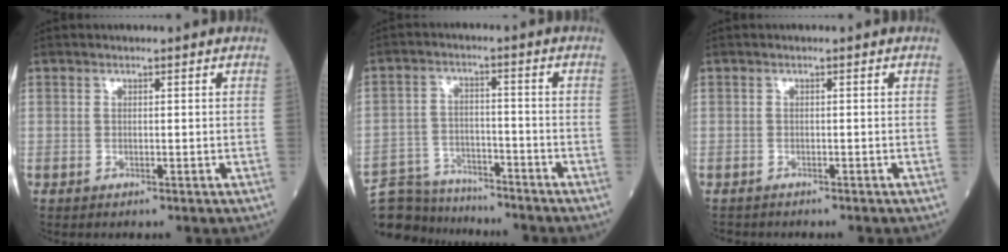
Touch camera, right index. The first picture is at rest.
{"total": 12.2, "force": [-11.5, 3.7, 1.6], "torque": [-0.036, 0.019, -0.183]}
{"total": 1.4, "force": [-1.3, 0.5, 0.0], "torque": [-0.007, -0.003, -0.023]}